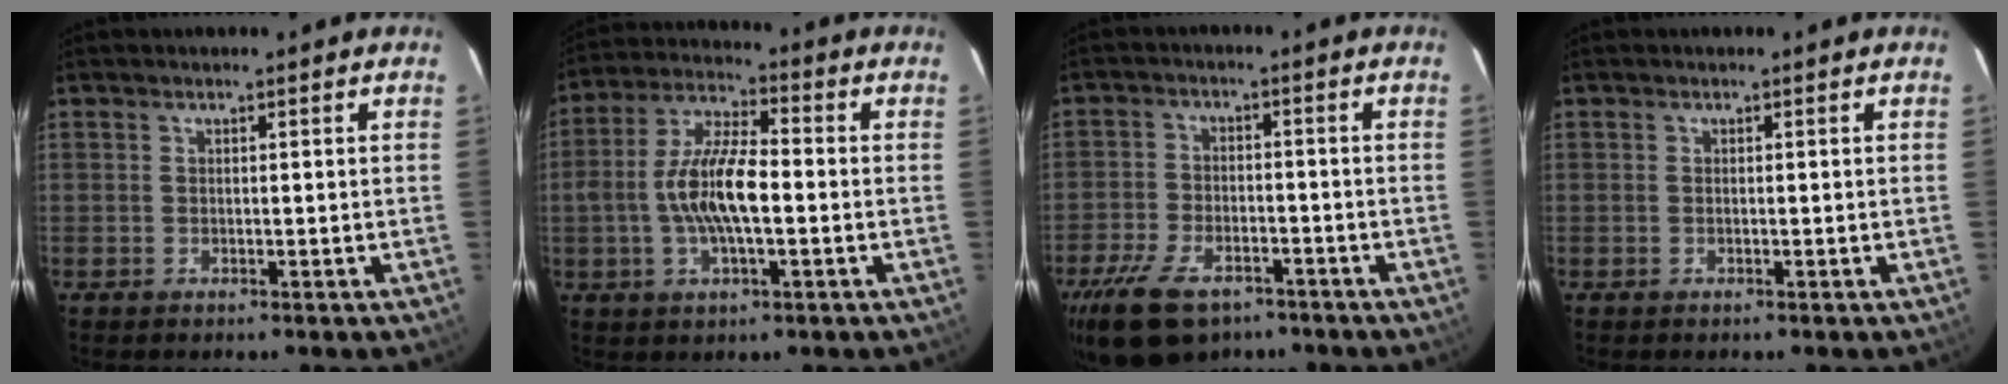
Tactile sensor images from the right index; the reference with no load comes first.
{"total": 11.3, "force": [-1.6, 3.8, 10.5], "torque": [-0.213, 0.010, -0.031]}
{"total": 13.7, "force": [-9.0, 7.2, 7.4], "torque": [-0.181, -0.018, -0.156]}
{"total": 0.0}